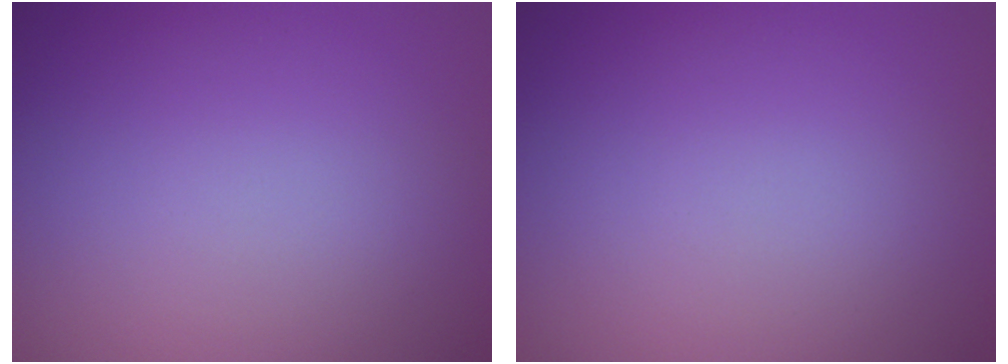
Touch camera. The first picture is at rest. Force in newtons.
{"total": 0.0}